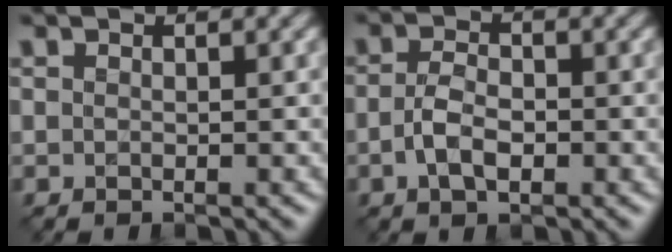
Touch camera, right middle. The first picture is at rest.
{"total": 3.0, "force": [-0.8, 1.7, 2.3], "torque": [-0.048, -0.001, -0.017]}